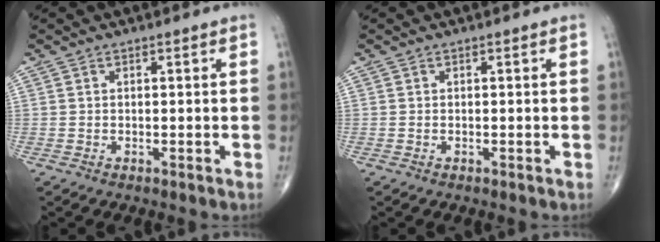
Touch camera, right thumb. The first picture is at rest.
{"total": 0.0}